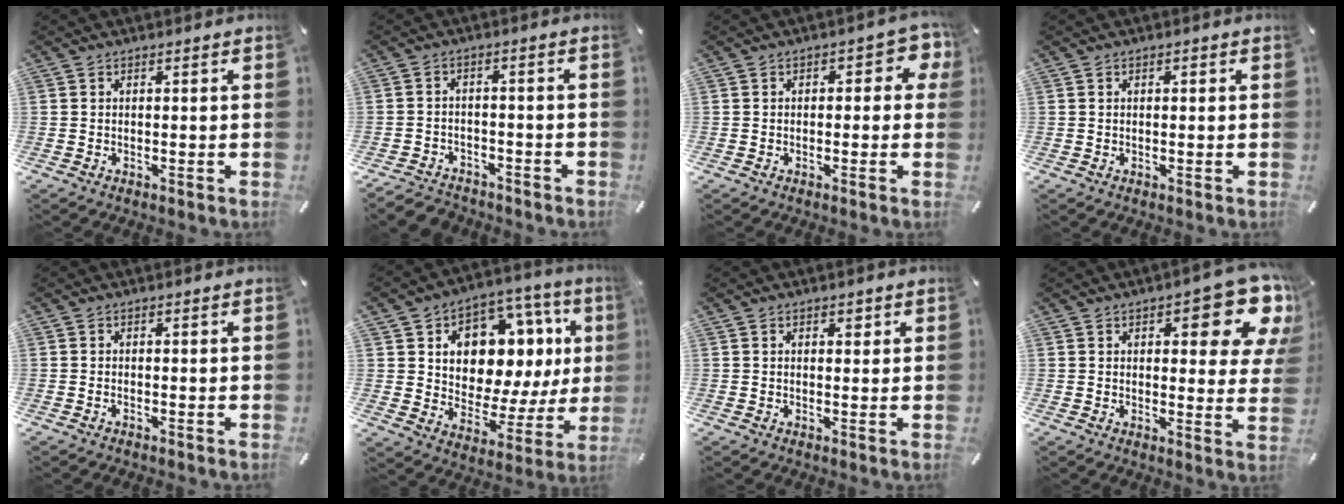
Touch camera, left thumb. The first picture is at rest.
{"total": 4.2, "force": [-3.4, 2.2, 0.8], "torque": [-0.024, 0.018, -0.071]}
{"total": 4.8, "force": [0.4, 3.0, 3.8], "torque": [-0.050, 0.008, 0.001]}
{"total": 0.8, "force": [0.1, 0.5, 0.6], "torque": [-0.012, 0.004, 0.000]}
{"total": 0.7, "force": [-0.4, 0.2, 0.5], "torque": [-0.010, -0.002, -0.007]}
{"total": 13.1, "force": [5.8, 9.2, 7.4], "torque": [-0.111, -0.056, 0.102]}
{"total": 1.7, "force": [0.7, 1.2, 0.9], "torque": [-0.004, -0.001, 0.008]}
{"total": 14.8, "force": [7.8, 5.9, 11.2], "torque": [-0.131, -0.059, 0.128]}